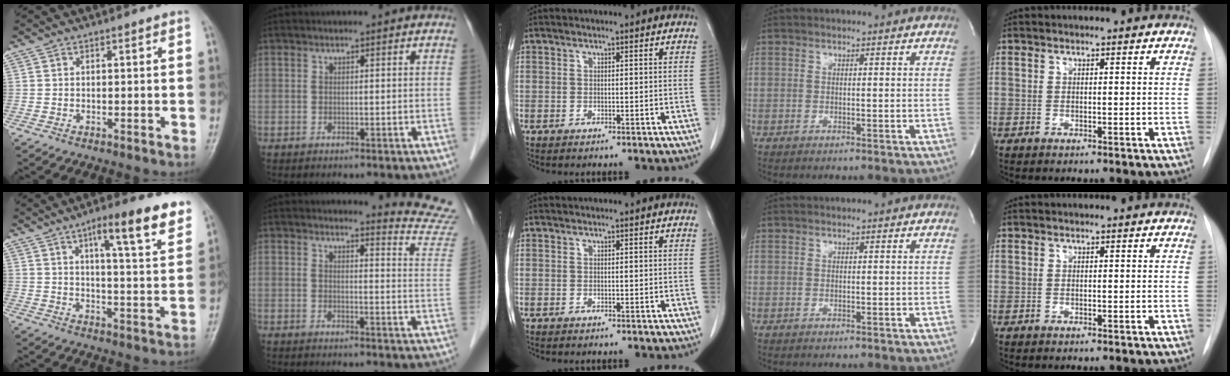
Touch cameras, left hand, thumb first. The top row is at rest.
{"thumb": {"total": 10.6, "force": [6.8, 2.0, 7.9], "torque": [-0.092, -0.037, 0.093]}, "index": {"total": 10.1, "force": [10.0, -1.1, -0.6], "torque": [0.008, -0.121, 0.086]}}